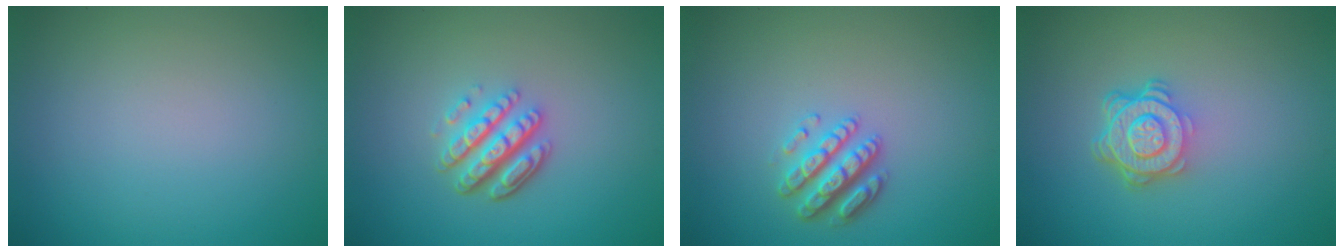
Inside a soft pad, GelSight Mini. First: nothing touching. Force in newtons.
{"total": 4.5, "press": 3.4, "slide": 3.1}
{"total": 2.9, "press": 2.8, "slide": 1.1}
{"total": 4.5, "press": 3.2, "slide": 3.1}